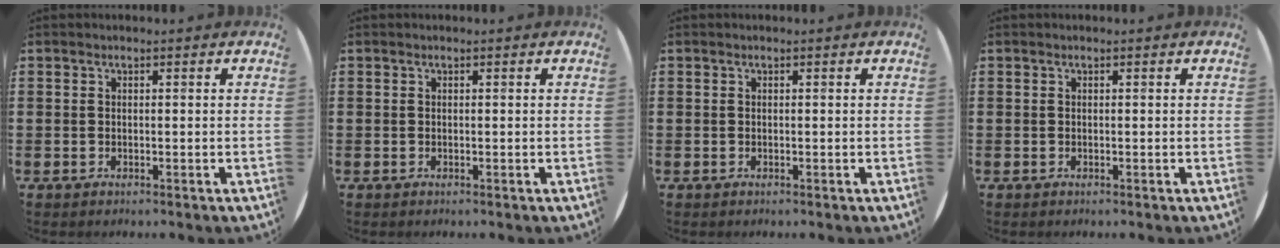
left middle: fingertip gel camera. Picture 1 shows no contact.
{"total": 0.0}
{"total": 0.0}
{"total": 0.0}